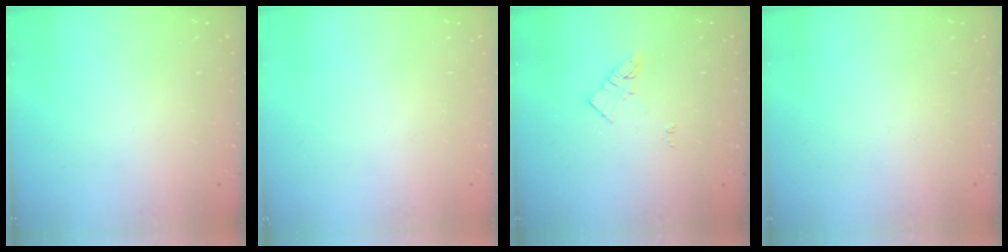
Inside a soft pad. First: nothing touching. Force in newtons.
{"total": 1.8, "press": 1.7, "slide": 0.1}
{"total": 3.9, "press": 3.9, "slide": 0.3}
{"total": 1.5, "press": 1.5, "slide": 0.1}